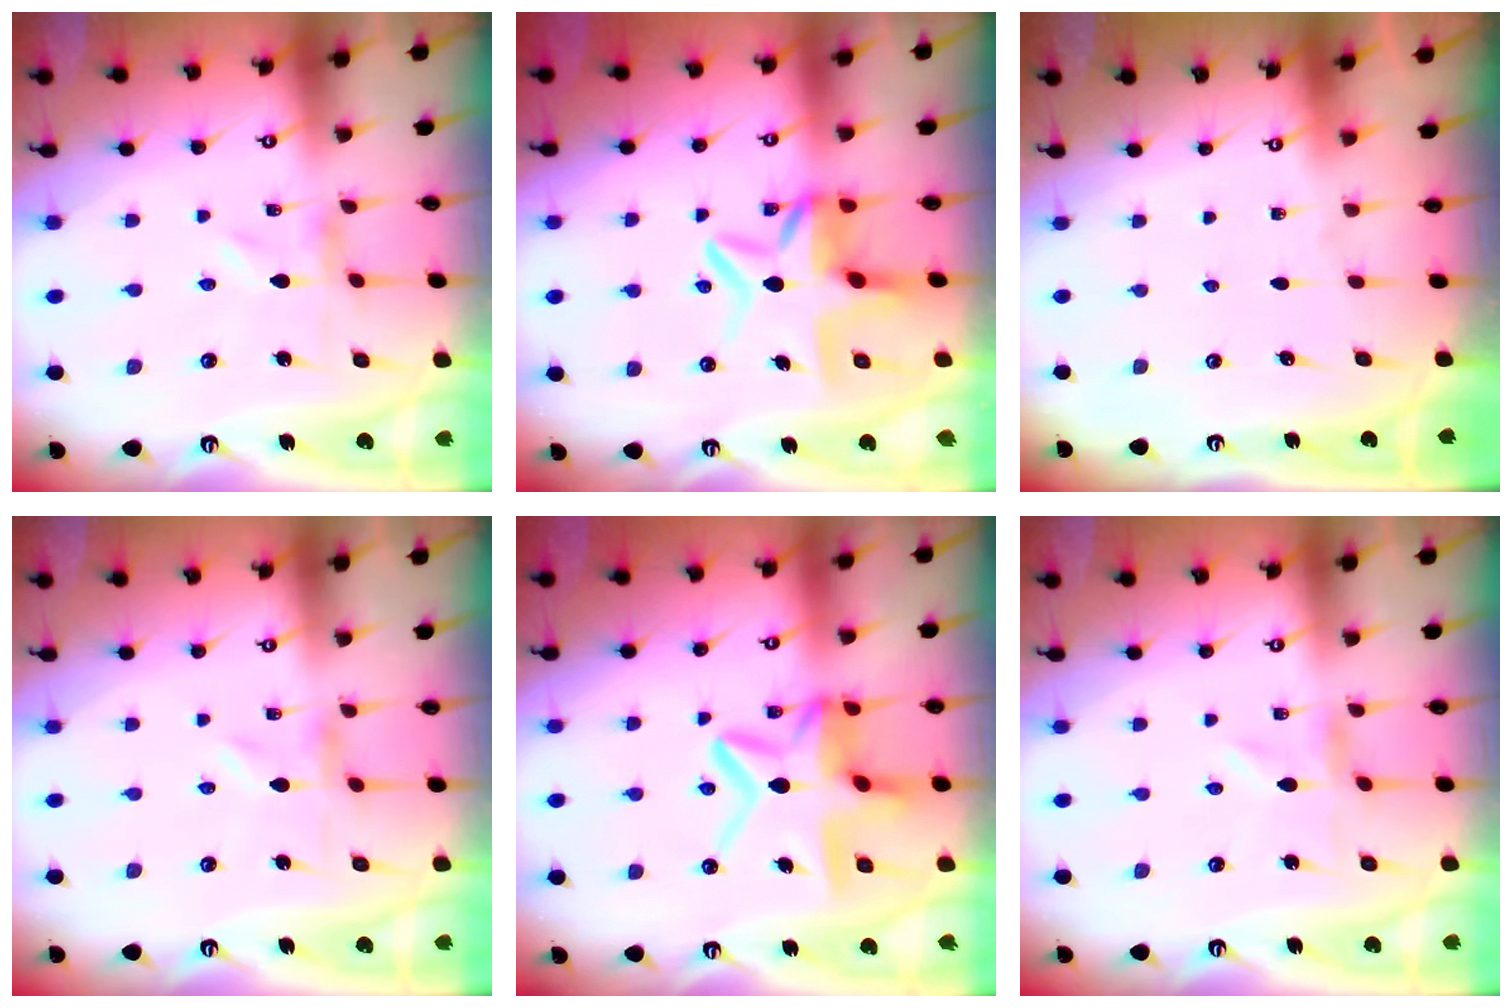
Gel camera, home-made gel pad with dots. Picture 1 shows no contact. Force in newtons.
{"total": 10.3, "press": 10.2, "slide": 1.4}
{"total": 0.0}
{"total": 0.0}
{"total": 14.6, "press": 14.6, "slide": 1.3}
{"total": 0.7, "press": 0.7, "slide": 0.2}